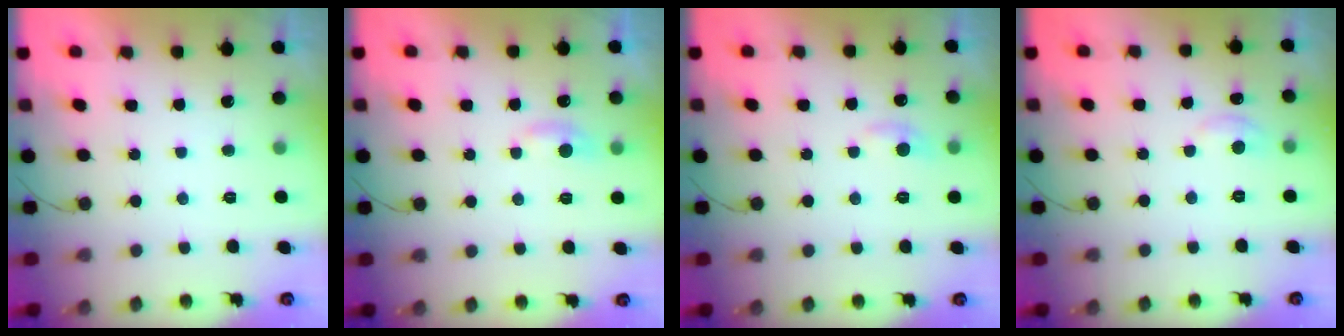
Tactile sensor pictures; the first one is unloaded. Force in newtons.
{"total": 5.2, "press": 5.2, "slide": 0.8}
{"total": 5.3, "press": 5.2, "slide": 0.8}
{"total": 3.4, "press": 3.4, "slide": 0.4}